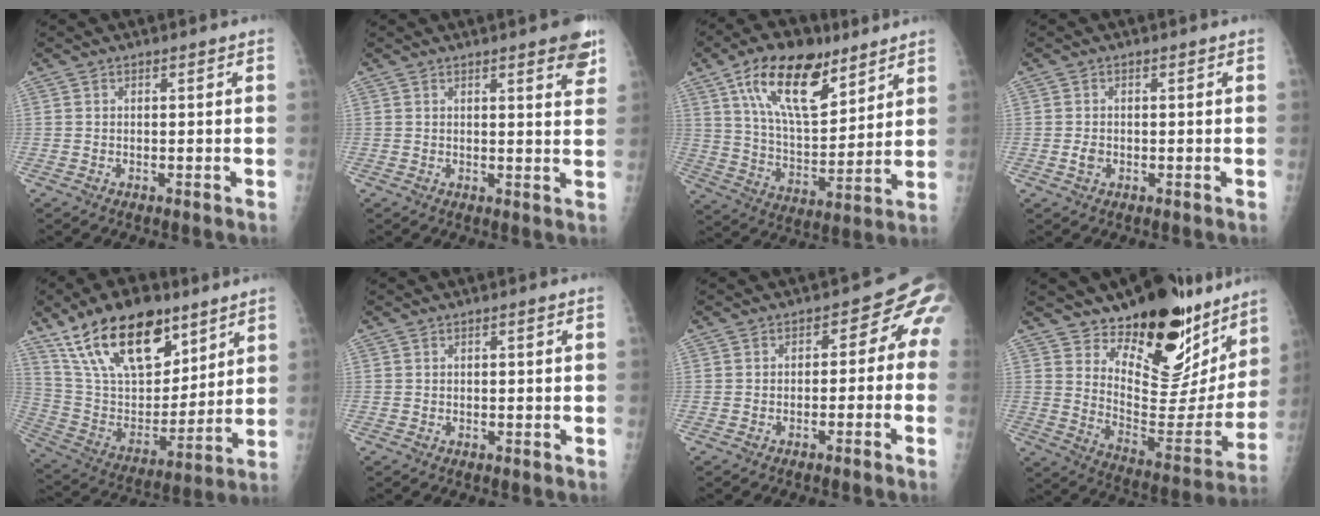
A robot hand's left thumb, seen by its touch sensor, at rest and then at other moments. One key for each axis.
{"total": 6.6, "fx": 4.0, "fy": 1.5, "fz": 4.9, "tx": -0.044, "ty": -0.016, "tz": 0.047}
{"total": 18.9, "fx": 10.8, "fy": 9.0, "fz": 12.6, "tx": -0.176, "ty": -0.047, "tz": 0.191}
{"total": 1.7, "fx": -0.2, "fy": 1.4, "fz": 1.0, "tx": -0.011, "ty": 0.001, "tz": -0.003}
{"total": 23.4, "fx": 14.7, "fy": 11.7, "fz": 13.9, "tx": -0.207, "ty": -0.048, "tz": 0.270}
{"total": 0.0}
{"total": 6.4, "fx": -2.6, "fy": 4.4, "fz": 3.8, "tx": -0.014, "ty": 0.040, "tz": -0.042}
{"total": 24.0, "fx": 18.0, "fy": 10.8, "fz": 11.8, "tx": -0.126, "ty": -0.132, "tz": 0.265}